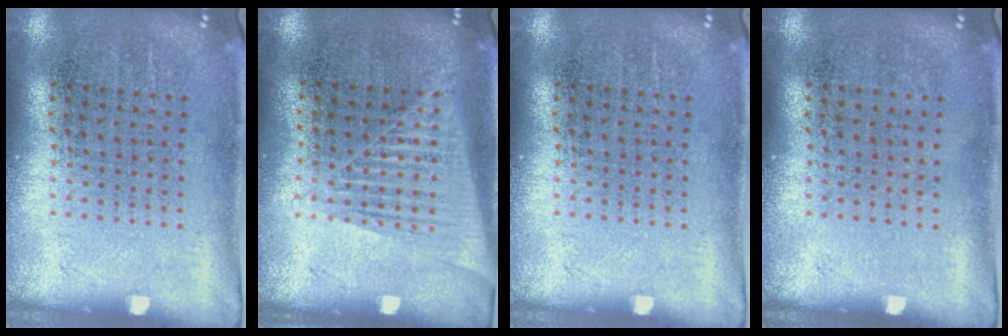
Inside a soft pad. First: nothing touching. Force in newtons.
{"total": 1.4, "press": 1.3, "slide": 0.7}
{"total": 0.0}
{"total": 0.0}